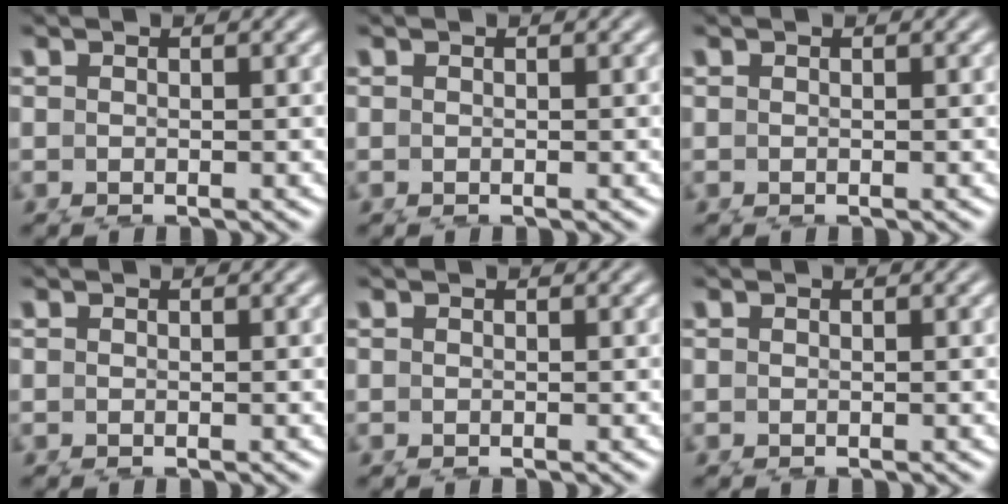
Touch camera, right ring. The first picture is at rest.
{"total": 0.0}
{"total": 0.0}
{"total": 0.0}
{"total": 0.0}
{"total": 0.0}